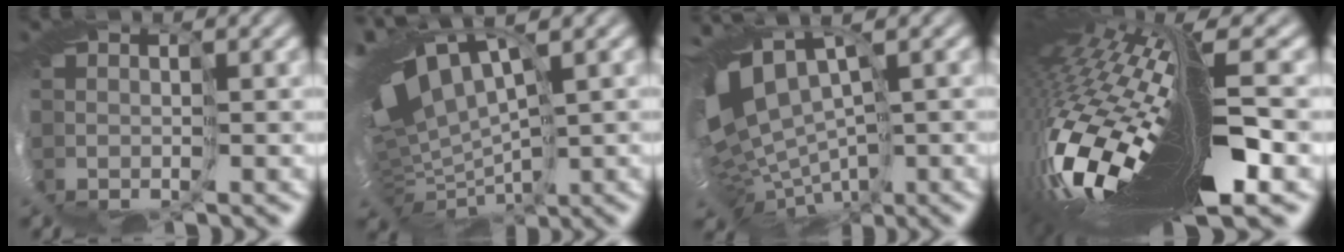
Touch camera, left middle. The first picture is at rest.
{"total": 10.4, "force": [3.2, 4.2, 8.9], "torque": [-0.179, 0.002, 0.094]}
{"total": 7.6, "force": [0.6, 4.6, 6.0], "torque": [-0.121, -0.017, 0.046]}
{"total": 14.8, "force": [-1.1, 3.9, 14.3], "torque": [-0.309, -0.037, -0.007]}